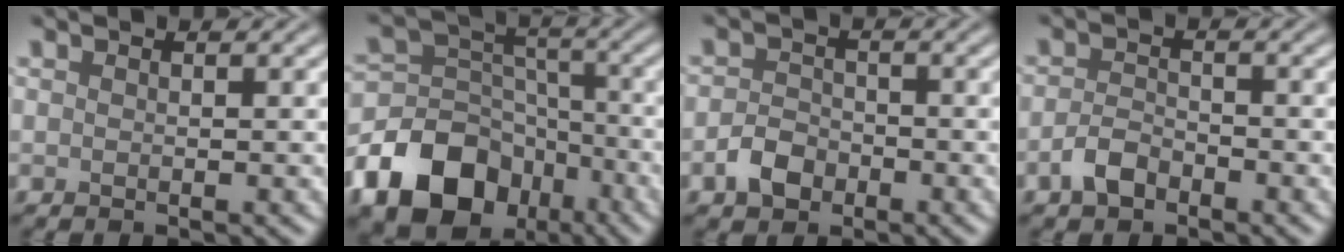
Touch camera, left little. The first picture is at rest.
{"total": 14.7, "force": [-8.4, 10.6, 5.8], "torque": [-0.139, -0.020, -0.155]}
{"total": 2.7, "force": [-1.5, 1.9, 1.2], "torque": [-0.020, 0.006, -0.033]}
{"total": 2.3, "force": [-1.6, 1.2, 1.2], "torque": [-0.025, 0.005, -0.035]}